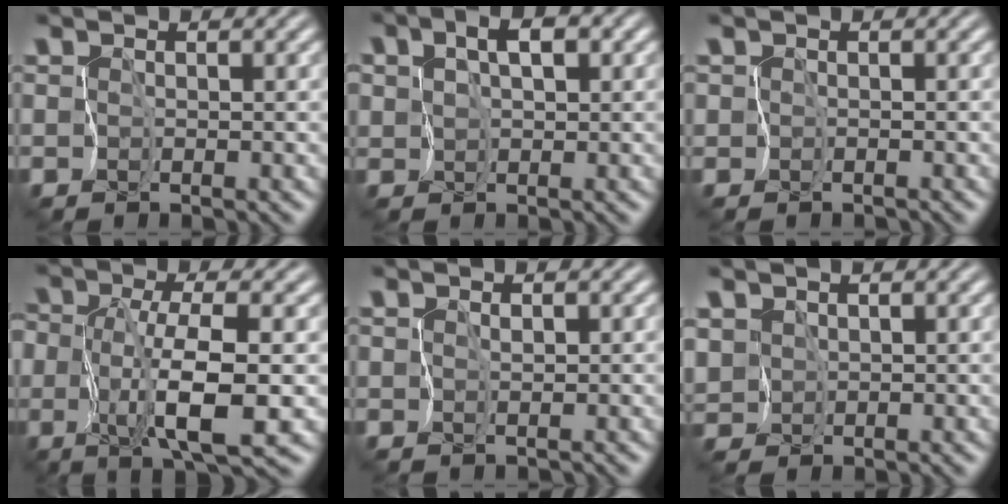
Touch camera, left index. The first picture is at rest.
{"total": 4.7, "force": [1.8, 2.6, 3.5], "torque": [-0.066, 0.014, 0.026]}
{"total": 0.7, "force": [-0.4, 0.5, 0.0], "torque": [0.006, 0.000, -0.012]}
{"total": 5.7, "force": [-0.5, 1.3, 5.6], "torque": [-0.115, -0.001, -0.013]}
{"total": 0.0}
{"total": 0.9, "force": [0.4, 0.8, 0.3], "torque": [-0.020, -0.003, 0.001]}